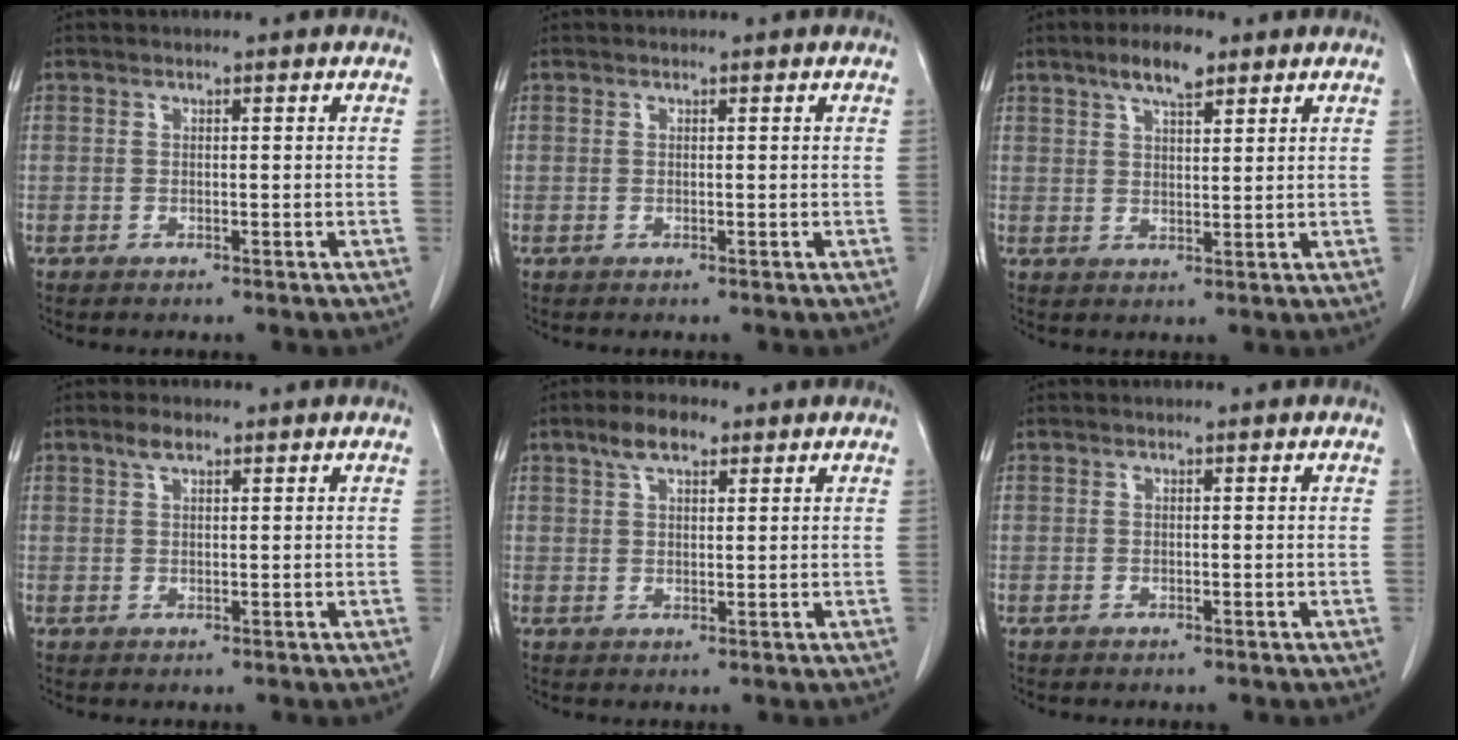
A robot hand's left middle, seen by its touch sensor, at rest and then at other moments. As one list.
[{"total": 0.0}, {"total": 5.6, "force": [3.7, 1.5, 3.8], "torque": [-0.072, 0.007, 0.063]}, {"total": 2.1, "force": [1.4, 0.8, 1.4], "torque": [-0.030, 0.006, 0.028]}, {"total": 4.8, "force": [3.0, 2.0, 3.2], "torque": [-0.065, 0.014, 0.056]}, {"total": 0.0}]